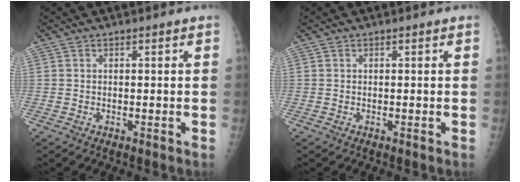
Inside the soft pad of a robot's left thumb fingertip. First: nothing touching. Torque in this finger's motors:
{"motor_torque": [0.00, 0.00, -0.01, 0.01, 0.00]}